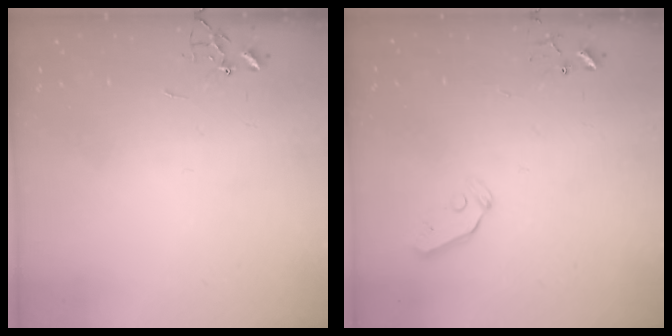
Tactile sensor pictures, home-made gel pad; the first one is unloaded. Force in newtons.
{"total": 4.9, "press": 4.8, "slide": 0.8}